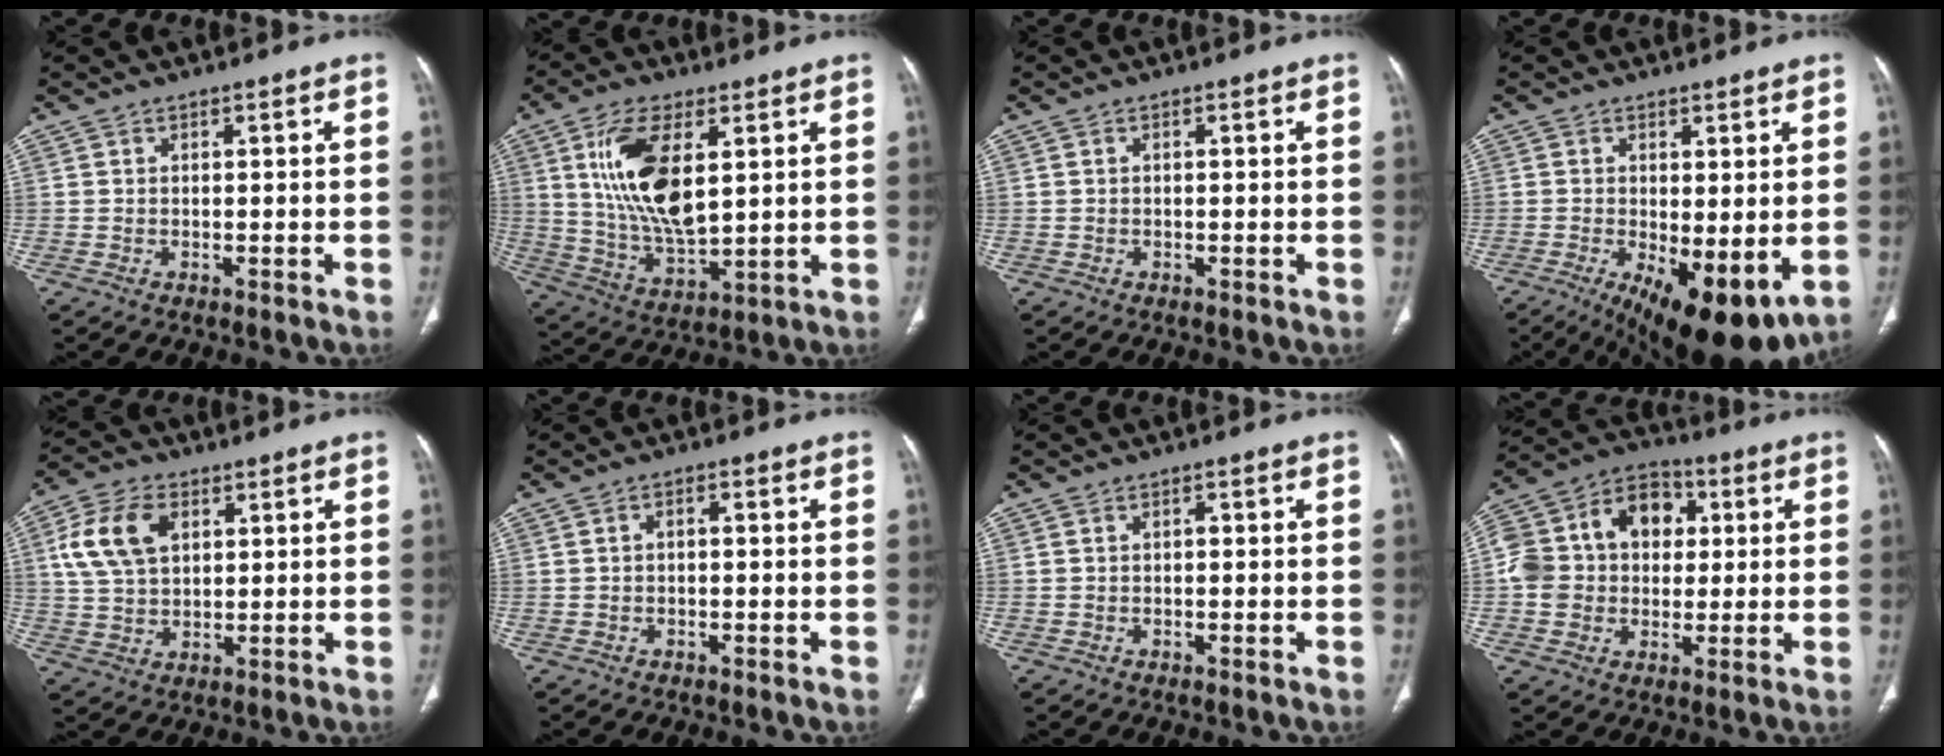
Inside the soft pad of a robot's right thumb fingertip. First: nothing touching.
{"total": 15.6, "force": [4.3, 7.0, 13.2], "torque": [-0.249, -0.026, 0.089]}
{"total": 0.0}
{"total": 13.6, "force": [-4.0, 5.3, 11.9], "torque": [-0.178, -0.025, -0.044]}
{"total": 11.3, "force": [3.6, 7.3, 7.8], "torque": [-0.144, 0.004, 0.070]}
{"total": 1.3, "force": [-0.1, 0.8, 1.0], "torque": [-0.015, 0.009, -0.003]}
{"total": 0.5, "force": [-0.1, 0.4, 0.4], "torque": [-0.005, 0.001, -0.002]}
{"total": 16.3, "force": [1.9, 13.1, 9.5], "torque": [-0.146, 0.035, 0.028]}